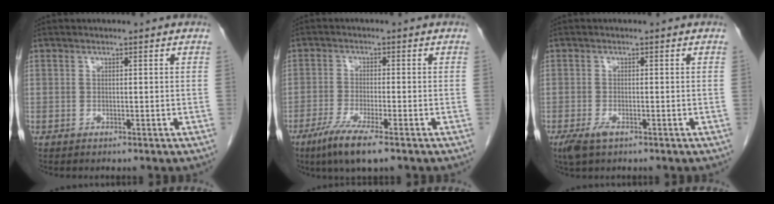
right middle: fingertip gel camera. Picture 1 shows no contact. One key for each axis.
{"total": 6.7, "fx": -4.3, "fy": 0.3, "fz": 5.1, "tx": -0.098, "ty": -0.019, "tz": -0.077}
{"total": 2.7, "fx": -1.6, "fy": 1.0, "fz": 2.0, "tx": -0.047, "ty": -0.005, "tz": -0.025}